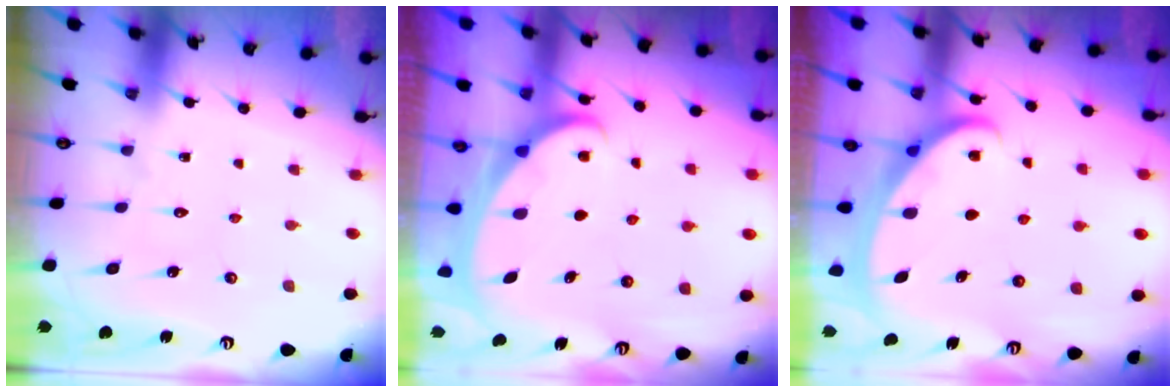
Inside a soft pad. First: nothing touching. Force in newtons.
{"total": 2.1, "press": 2.1, "slide": 0.3}
{"total": 2.5, "press": 2.4, "slide": 0.3}